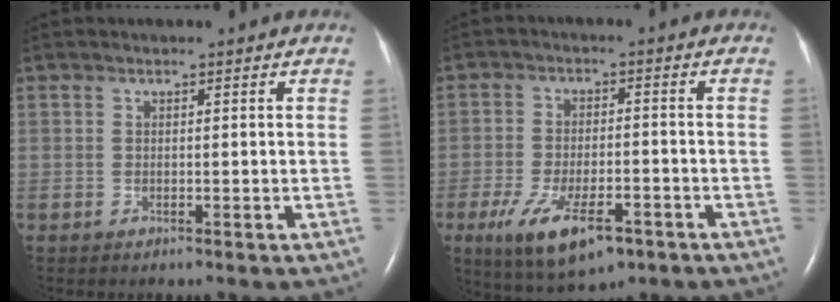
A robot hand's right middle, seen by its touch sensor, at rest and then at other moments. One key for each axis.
{"total": 10.5, "fx": -5.6, "fy": 3.9, "fz": 7.9, "tx": -0.149, "ty": -0.015, "tz": -0.085}